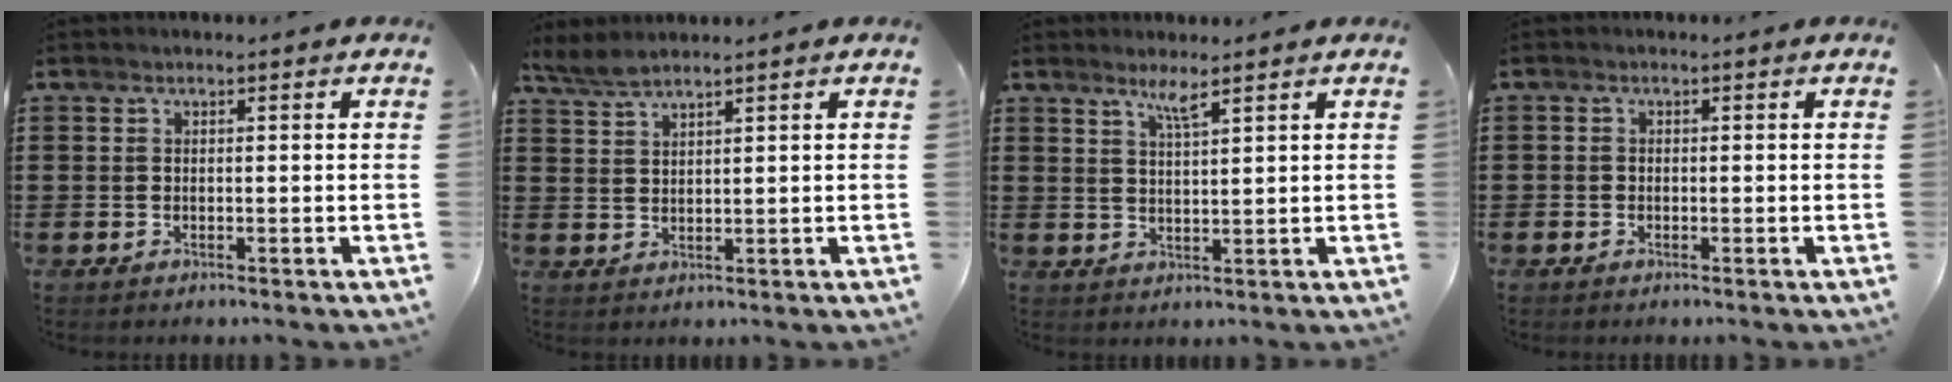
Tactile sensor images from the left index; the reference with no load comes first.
{"total": 2.5, "force": [2.2, 0.3, 1.0], "torque": [-0.028, 0.001, 0.042]}
{"total": 2.9, "force": [2.3, 0.0, 1.8], "torque": [-0.039, 0.000, 0.041]}
{"total": 0.7, "force": [-0.4, 0.6, 0.1], "torque": [-0.003, 0.002, -0.010]}